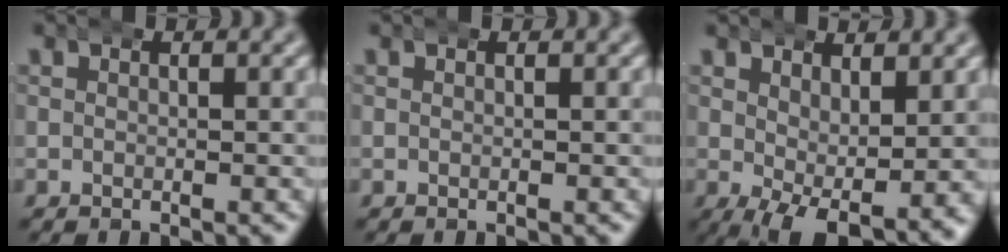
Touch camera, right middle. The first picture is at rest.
{"total": 0.0}
{"total": 6.9, "force": [-1.3, 3.5, 5.8], "torque": [-0.086, -0.037, -0.001]}